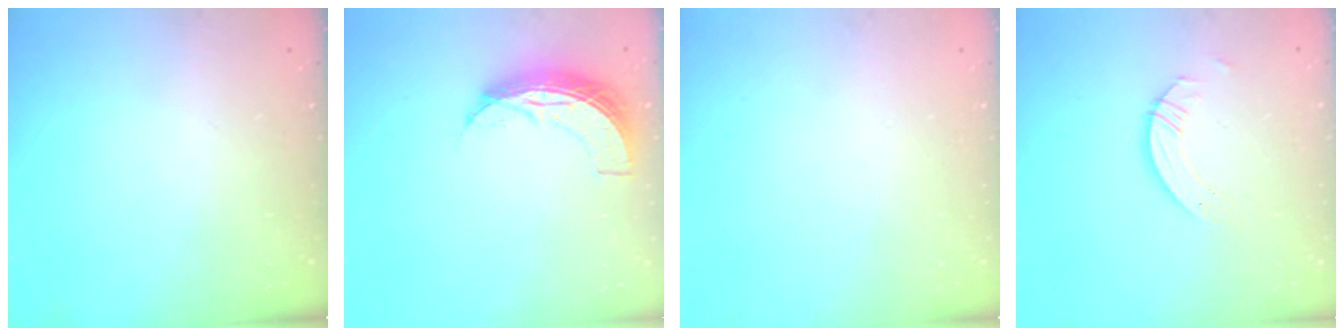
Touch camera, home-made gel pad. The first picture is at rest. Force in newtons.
{"total": 8.3, "press": 8.3, "slide": 0.4}
{"total": 0.0}
{"total": 4.3, "press": 4.2, "slide": 0.3}